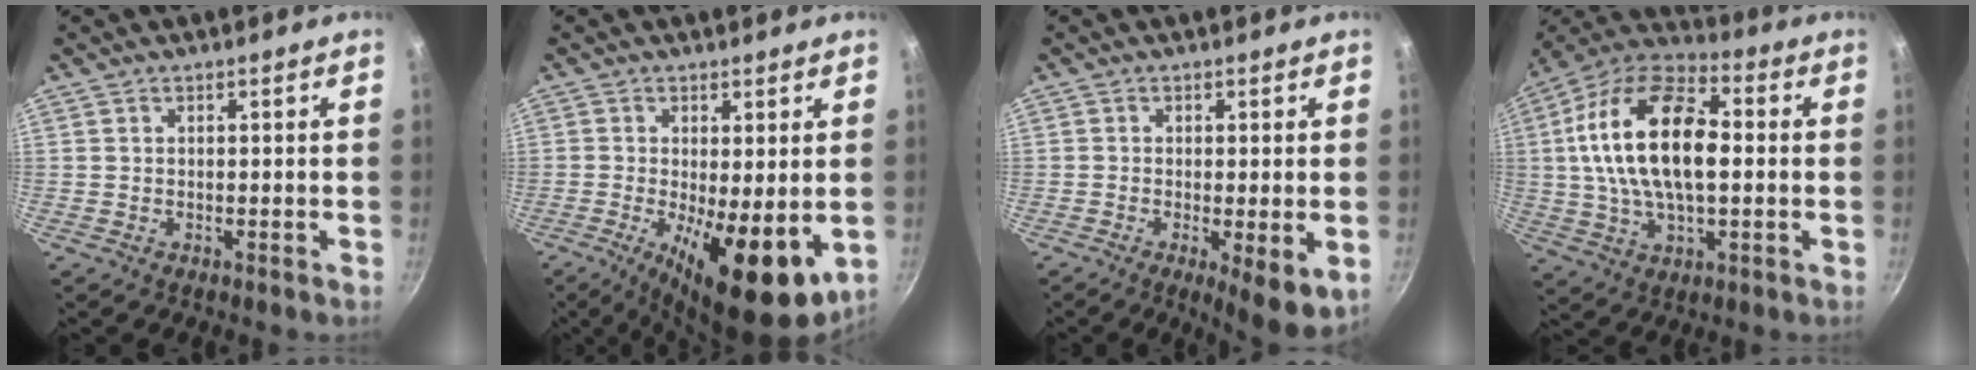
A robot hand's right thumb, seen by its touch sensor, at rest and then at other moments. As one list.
[{"total": 15.2, "force": [-3.7, 5.4, 13.7], "torque": [-0.191, -0.028, -0.037]}, {"total": 7.8, "force": [-2.2, 2.1, 7.2], "torque": [-0.109, -0.022, -0.034]}, {"total": 21.4, "force": [1.6, 11.1, 18.2], "torque": [-0.338, 0.024, 0.022]}]